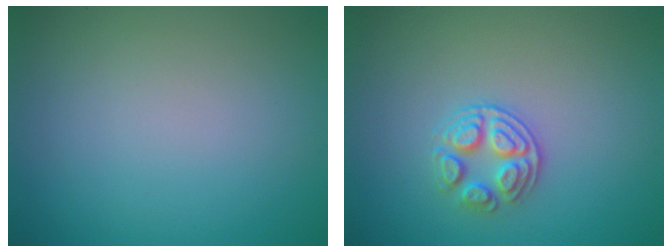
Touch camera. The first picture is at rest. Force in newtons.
{"total": 2.7, "press": 2.5, "slide": 0.9}